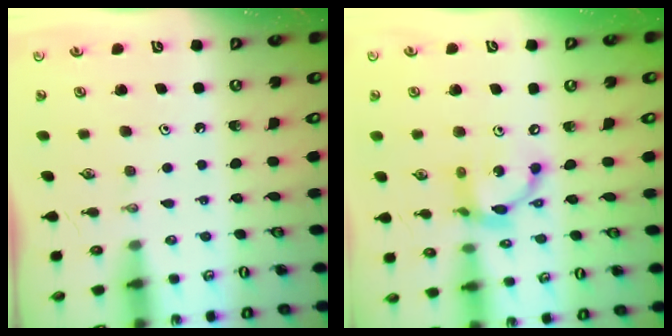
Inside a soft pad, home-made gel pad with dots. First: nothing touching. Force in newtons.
{"total": 11.3, "press": 11.3, "slide": 0.8}